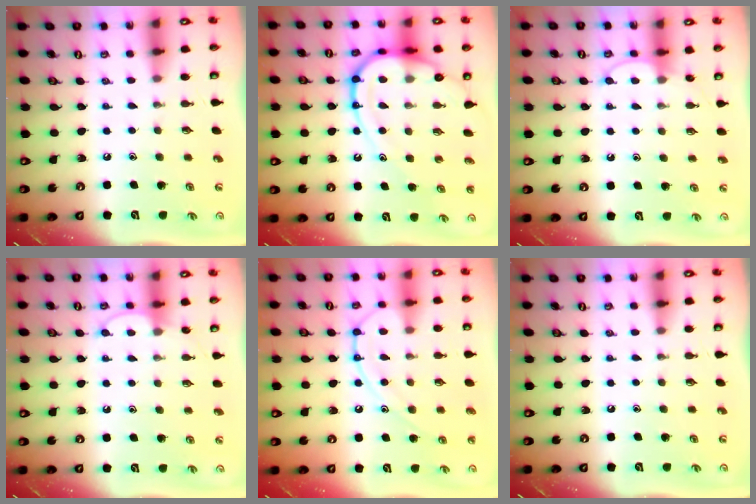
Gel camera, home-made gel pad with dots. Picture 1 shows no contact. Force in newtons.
{"total": 15.2, "press": 15.2, "slide": 1.4}
{"total": 6.7, "press": 6.6, "slide": 0.6}
{"total": 6.7, "press": 6.6, "slide": 0.6}
{"total": 13.5, "press": 13.4, "slide": 1.3}
{"total": 0.0}